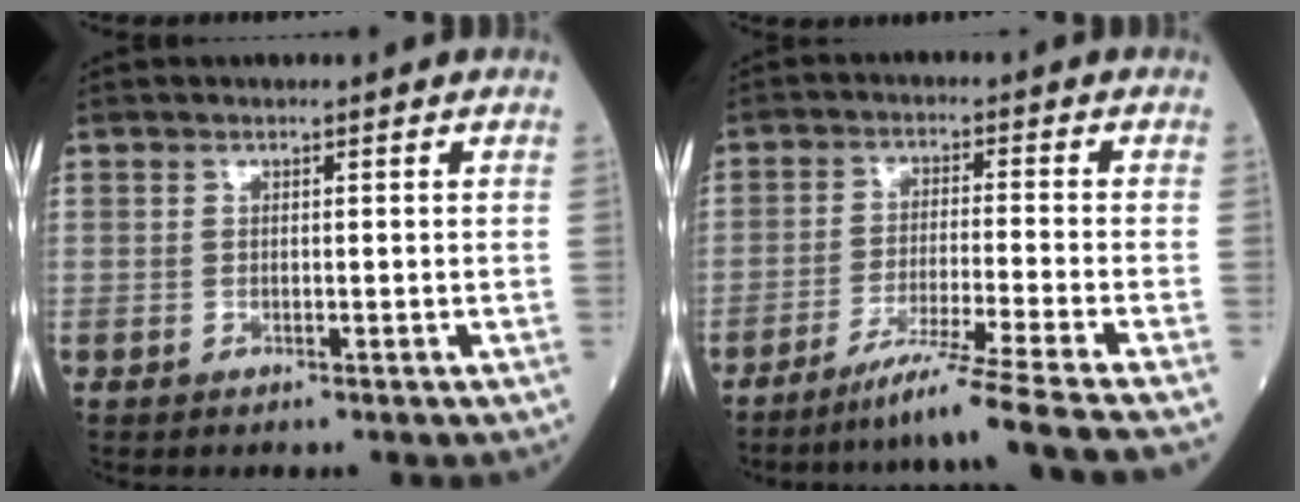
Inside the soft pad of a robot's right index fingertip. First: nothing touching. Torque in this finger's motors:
{"motor_torque": [0.47, -1.44, 0.35, 0.08]}